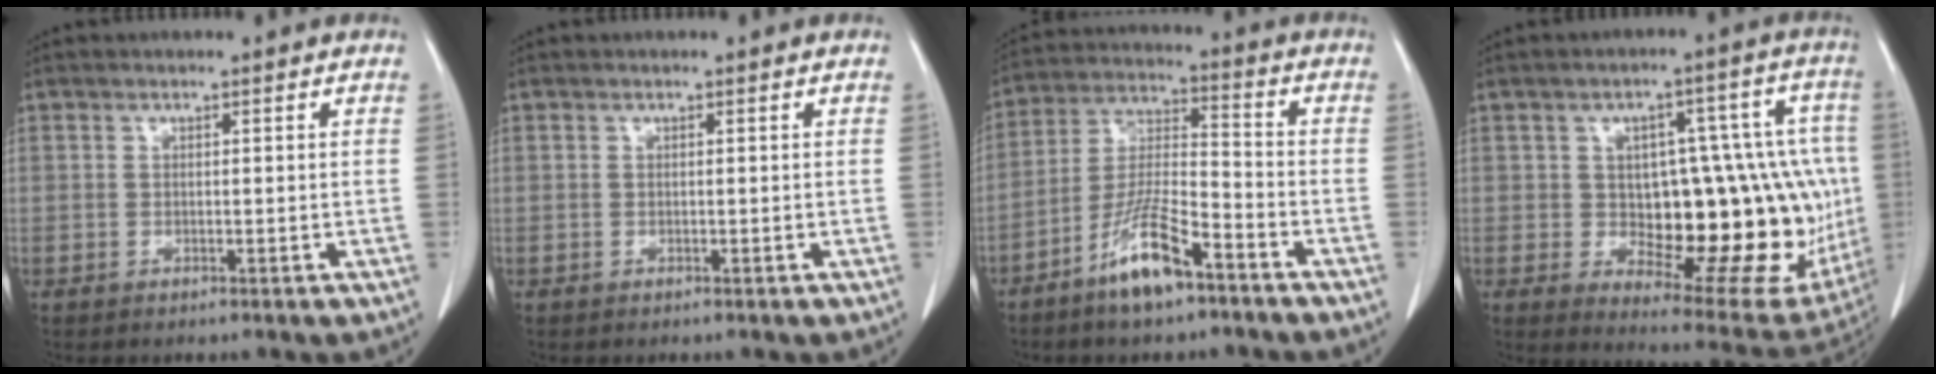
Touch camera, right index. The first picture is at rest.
{"total": 0.0}
{"total": 10.7, "force": [-6.9, 2.0, 8.0], "torque": [-0.165, -0.010, -0.132]}
{"total": 22.1, "force": [-1.7, 8.7, 20.2], "torque": [-0.202, 0.030, 0.004]}